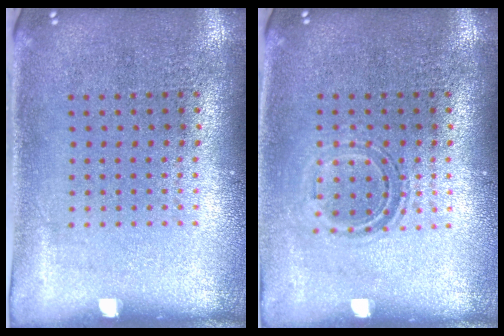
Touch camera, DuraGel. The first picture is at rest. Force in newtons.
{"total": 1.2, "press": 0.9, "slide": 0.7}